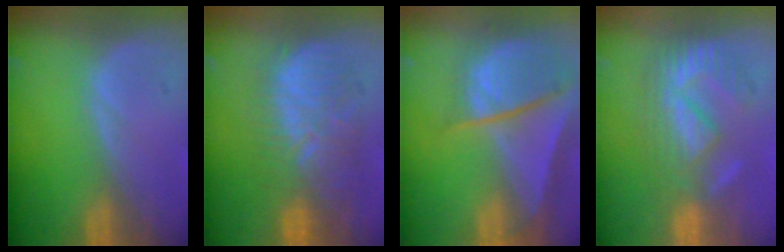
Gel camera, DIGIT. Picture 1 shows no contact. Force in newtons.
{"total": 9.1, "press": 9.1, "slide": 0.3}
{"total": 9.7, "press": 8.3, "slide": 5.1}
{"total": 9.4, "press": 8.2, "slide": 4.7}